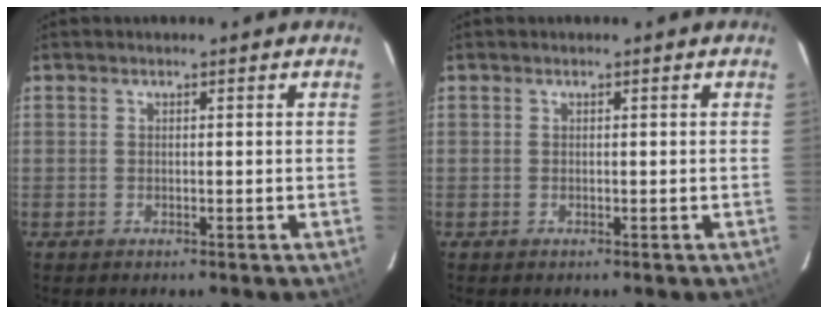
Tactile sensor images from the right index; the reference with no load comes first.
{"total": 0.0}